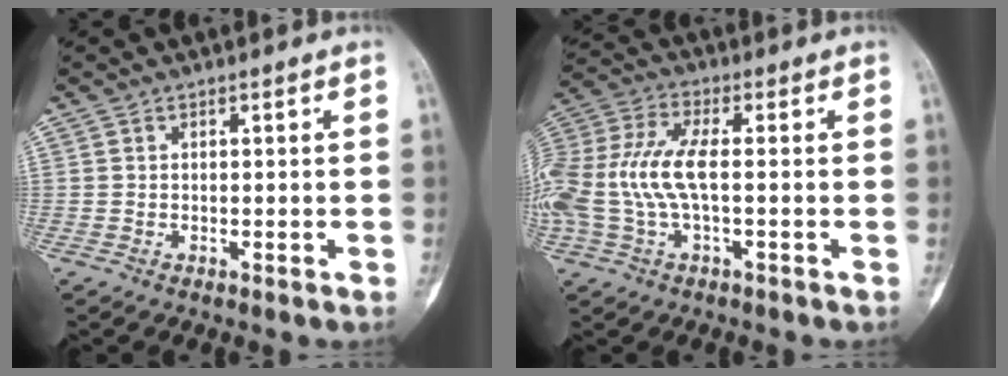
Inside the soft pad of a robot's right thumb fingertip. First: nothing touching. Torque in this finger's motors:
{"motor_torque": [0.46, 0.53, 0.83, -0.62, 0.50]}